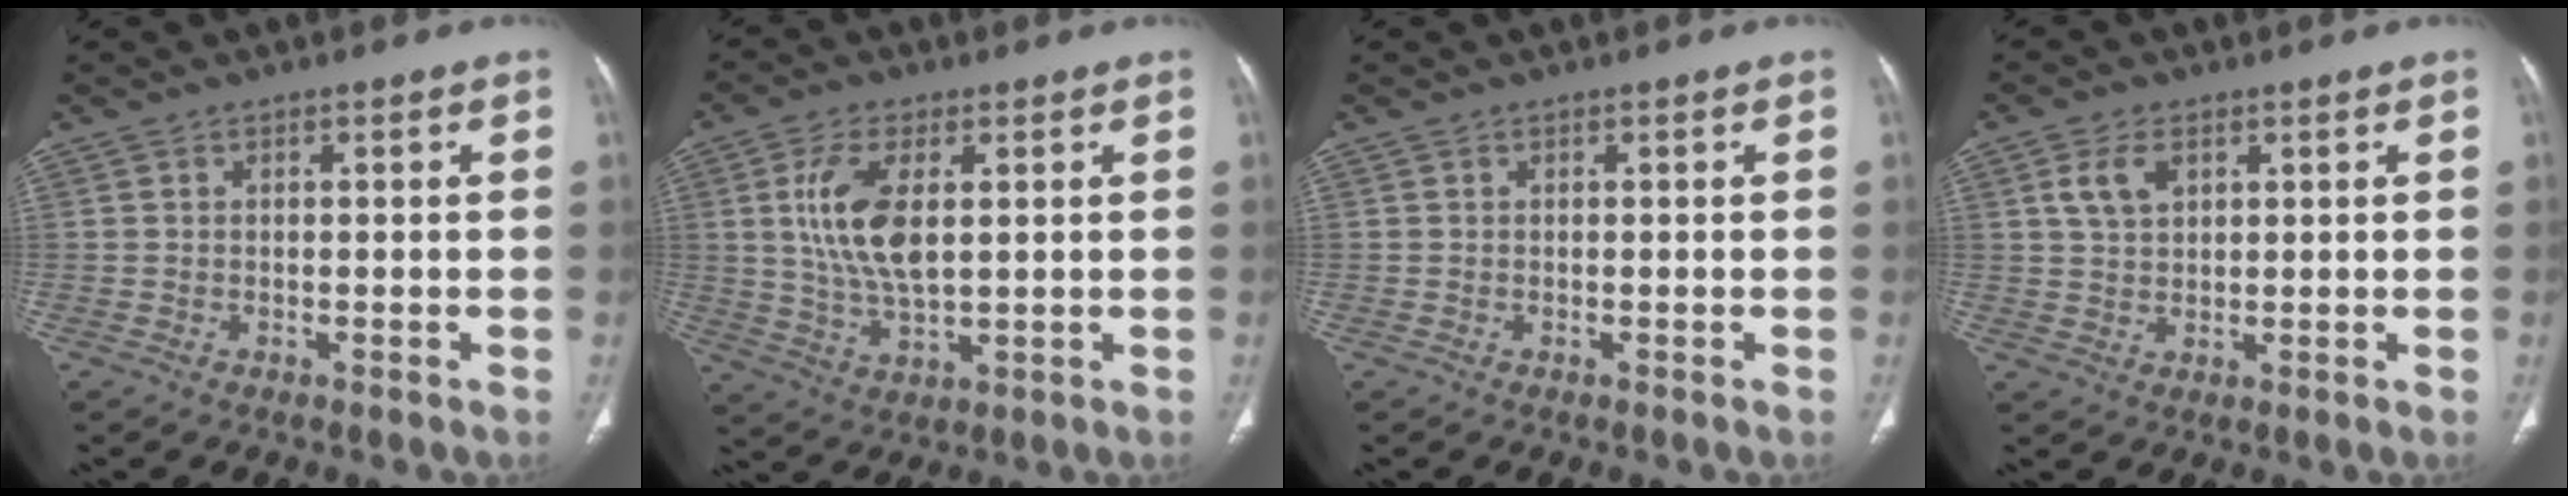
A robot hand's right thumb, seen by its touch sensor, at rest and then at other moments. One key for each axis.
{"total": 10.9, "fx": 2.2, "fy": 5.3, "fz": 9.3, "tx": -0.188, "ty": -0.011, "tz": 0.046}
{"total": 0.0}
{"total": 4.9, "fx": 2.0, "fy": 3.0, "fz": 3.3, "tx": -0.058, "ty": -0.004, "tz": 0.042}